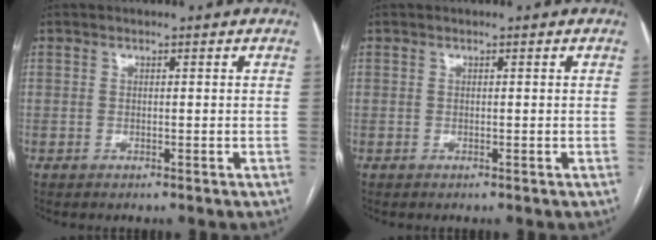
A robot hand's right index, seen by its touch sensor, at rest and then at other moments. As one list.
[{"total": 0.0}]